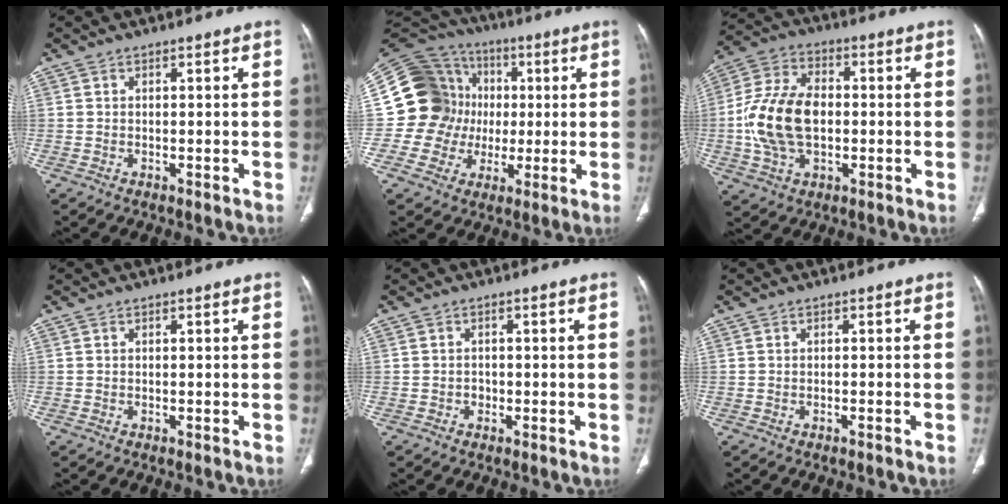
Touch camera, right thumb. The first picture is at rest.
{"total": 18.1, "force": [0.5, 16.9, 6.7], "torque": [-0.088, 0.042, 0.015]}
{"total": 15.1, "force": [-1.1, 9.7, 11.5], "torque": [-0.225, 0.023, -0.017]}
{"total": 0.0}
{"total": 1.1, "force": [-0.4, 1.0, 0.3], "torque": [0.001, 0.005, -0.007]}
{"total": 0.9, "force": [-0.7, 0.0, 0.6], "torque": [-0.015, 0.004, -0.004]}